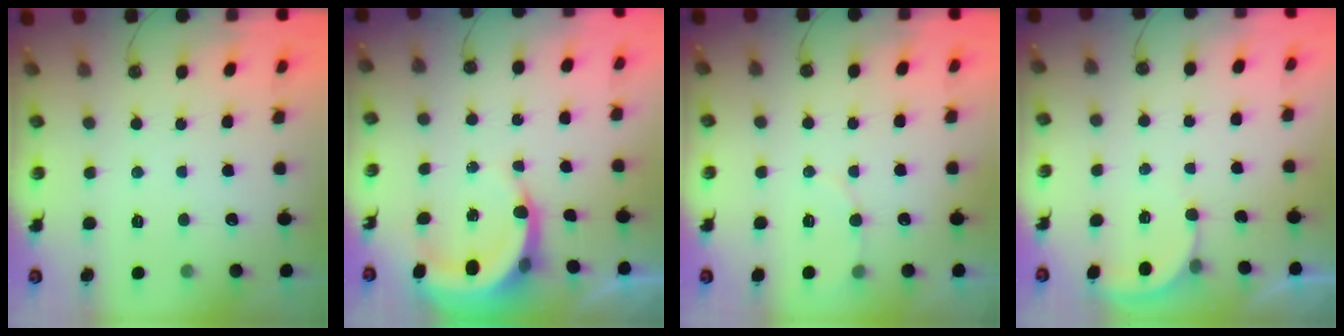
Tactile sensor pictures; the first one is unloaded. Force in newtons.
{"total": 5.5, "press": 5.5, "slide": 0.9}
{"total": 4.6, "press": 4.4, "slide": 1.4}
{"total": 2.3, "press": 2.3, "slide": 0.2}